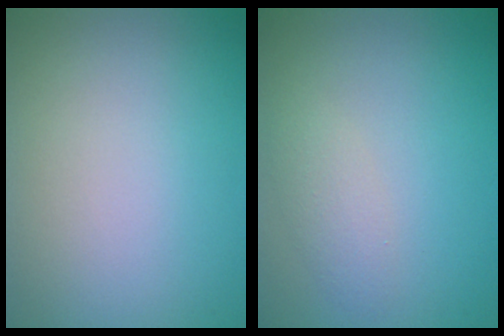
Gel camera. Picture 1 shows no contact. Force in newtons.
{"total": 1.6, "press": 1.6, "slide": 0.1}